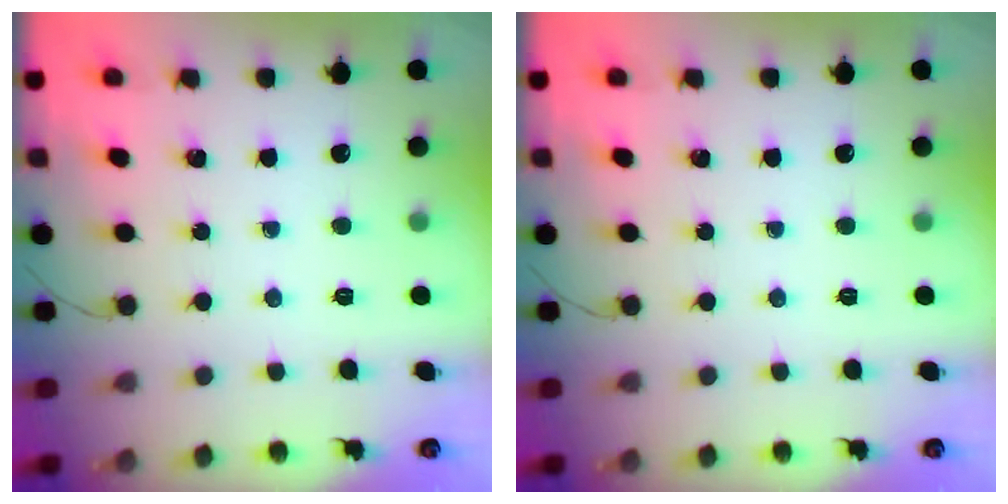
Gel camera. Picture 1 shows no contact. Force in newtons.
{"total": 0.0}